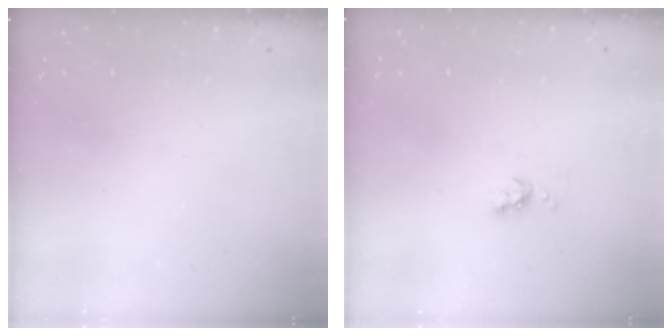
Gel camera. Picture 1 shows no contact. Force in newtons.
{"total": 5.8, "press": 5.7, "slide": 0.8}